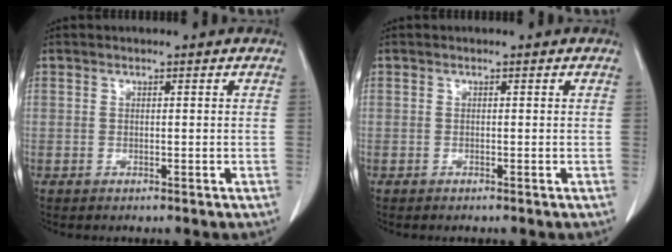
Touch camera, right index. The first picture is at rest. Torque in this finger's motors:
{"motor_torque": [0.07, -0.01, -0.01, 0.00]}